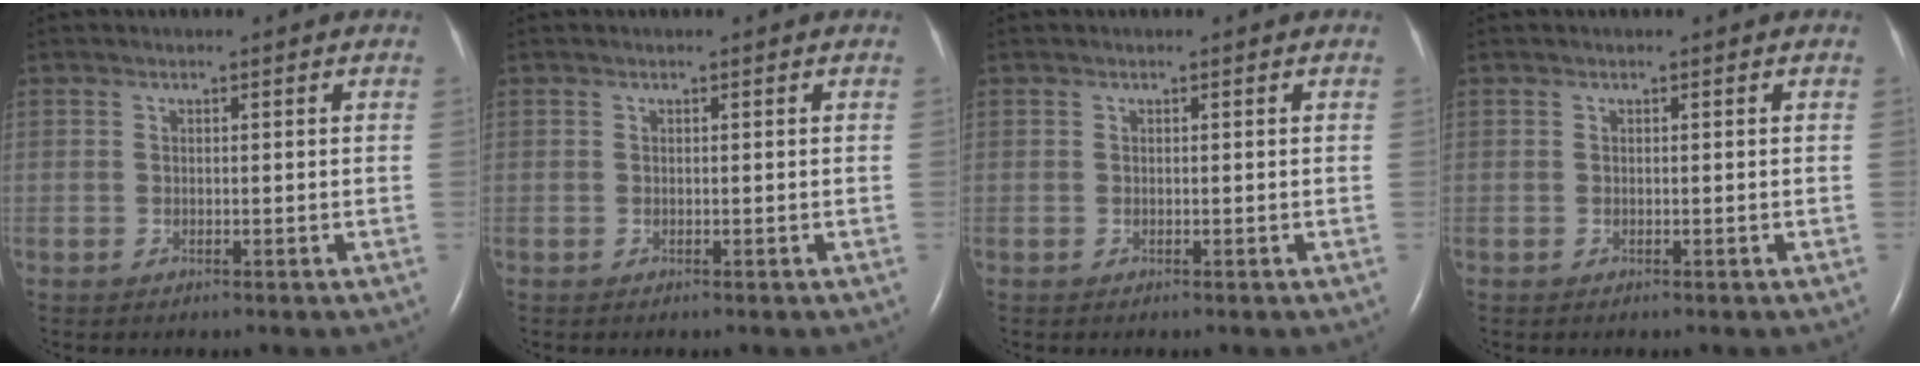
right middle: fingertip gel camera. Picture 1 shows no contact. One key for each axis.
{"total": 0.0}
{"total": 0.0}
{"total": 0.0}